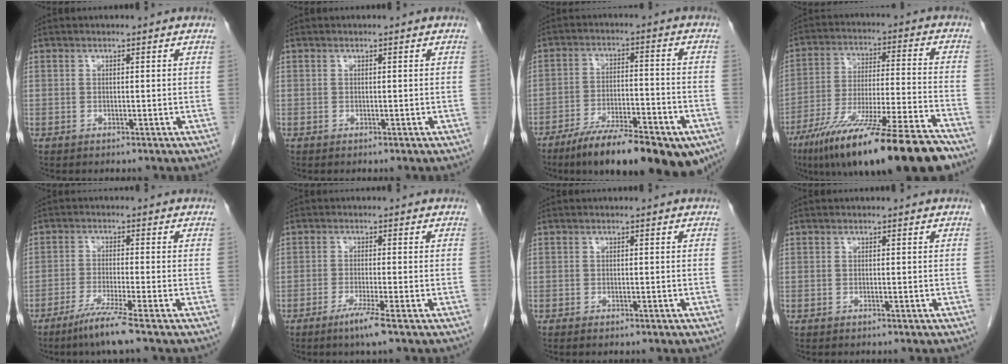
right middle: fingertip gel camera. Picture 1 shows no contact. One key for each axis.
{"total": 0.0}
{"total": 18.5, "fx": -13.2, "fy": 4.0, "fz": 12.4, "tx": -0.144, "ty": -0.002, "tz": -0.206}
{"total": 22.4, "fx": -16.4, "fy": 0.1, "fz": 15.3, "tx": -0.218, "ty": -0.044, "tz": -0.277}
{"total": 5.8, "fx": -4.0, "fy": -1.6, "fz": 3.9, "tx": -0.076, "ty": -0.020, "tz": -0.083}
{"total": 3.8, "fx": -2.3, "fy": -1.0, "fz": 2.8, "tx": -0.056, "ty": -0.013, "tz": -0.048}
{"total": 0.9, "fx": -0.7, "fy": -0.1, "fz": 0.5, "tx": -0.012, "ty": -0.002, "tz": -0.010}
{"total": 0.0}